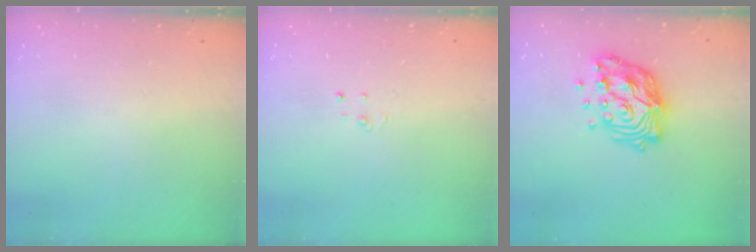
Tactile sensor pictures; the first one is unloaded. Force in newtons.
{"total": 2.6, "press": 2.6, "slide": 0.2}
{"total": 16.1, "press": 16.0, "slide": 1.3}